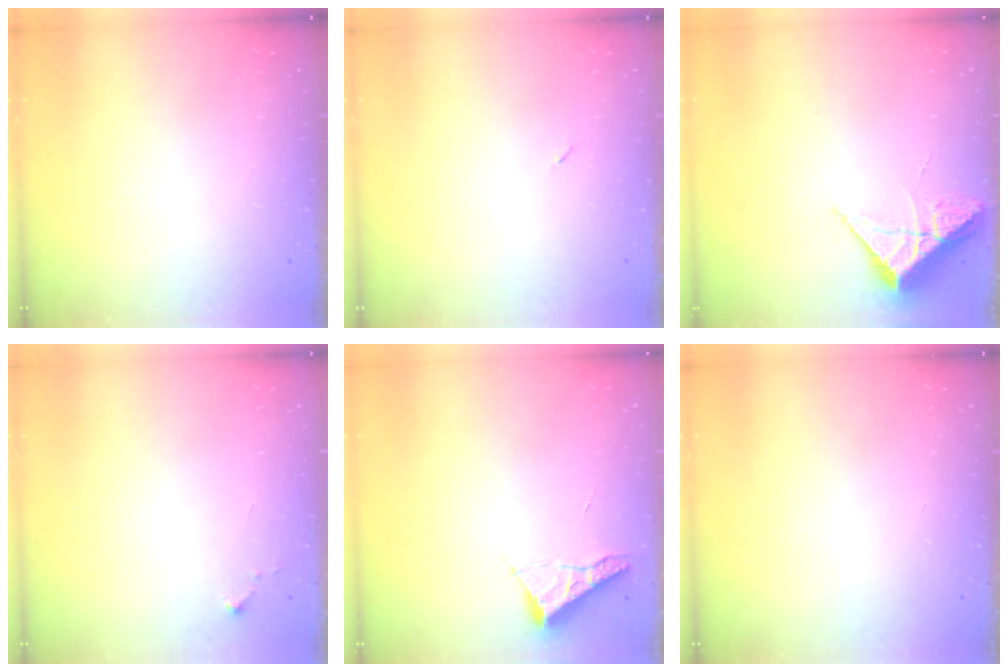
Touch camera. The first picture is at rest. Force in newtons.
{"total": 2.6, "press": 2.3, "slide": 1.2}
{"total": 7.0, "press": 7.0, "slide": 0.3}
{"total": 2.6, "press": 2.6, "slide": 0.4}
{"total": 5.3, "press": 5.3, "slide": 0.5}
{"total": 0.0}